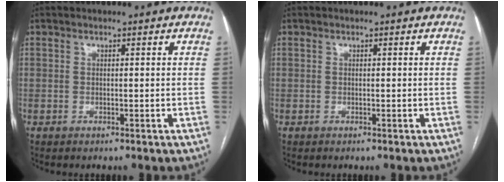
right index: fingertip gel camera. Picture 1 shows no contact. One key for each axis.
{"total": 0.0}